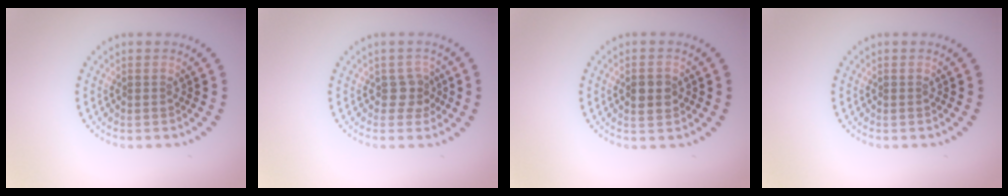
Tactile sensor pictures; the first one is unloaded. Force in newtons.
{"total": 1.8, "press": 1.5, "slide": 1.0}
{"total": 2.6, "press": 2.6, "slide": 0.2}
{"total": 0.0}